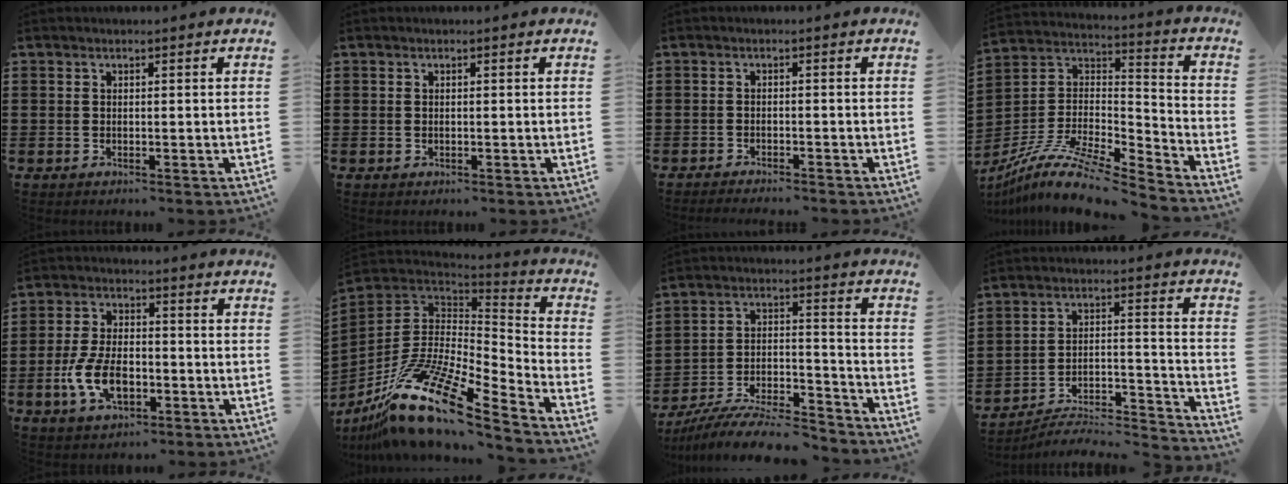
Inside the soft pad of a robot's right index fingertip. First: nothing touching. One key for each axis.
{"total": 0.0}
{"total": 1.3, "fx": -1.3, "fy": -0.2, "fz": 0.1, "tx": -0.006, "ty": -0.002, "tz": -0.026}
{"total": 11.5, "fx": -9.2, "fy": 2.1, "fz": 6.6, "tx": -0.132, "ty": 0.008, "tz": -0.179}
{"total": 8.0, "fx": -2.6, "fy": 4.1, "fz": 6.3, "tx": -0.148, "ty": -0.004, "tz": -0.053}
{"total": 17.5, "fx": -10.8, "fy": 4.8, "fz": 12.9, "tx": -0.276, "ty": 0.018, "tz": -0.203}
{"total": 10.2, "fx": -9.2, "fy": 1.3, "fz": 4.1, "tx": -0.066, "ty": 0.020, "tz": -0.177}
{"total": 4.7, "fx": -4.3, "fy": 1.0, "fz": 1.7, "tx": -0.030, "ty": -0.008, "tz": -0.088}